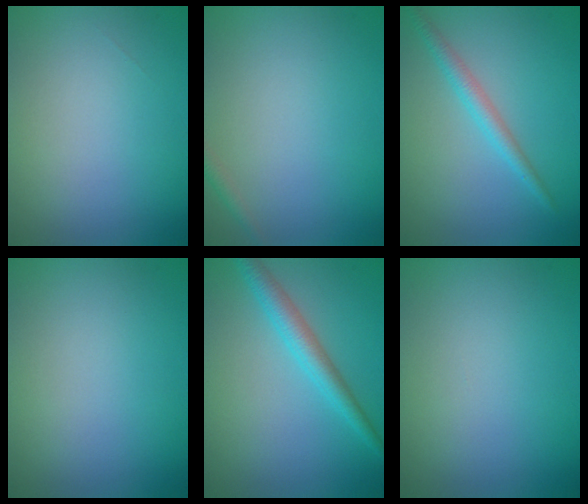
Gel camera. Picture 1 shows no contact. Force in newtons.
{"total": 0.8, "press": 0.8, "slide": 0.1}
{"total": 2.0, "press": 2.0, "slide": 0.1}
{"total": 0.0}
{"total": 2.9, "press": 2.9, "slide": 0.1}
{"total": 0.0}